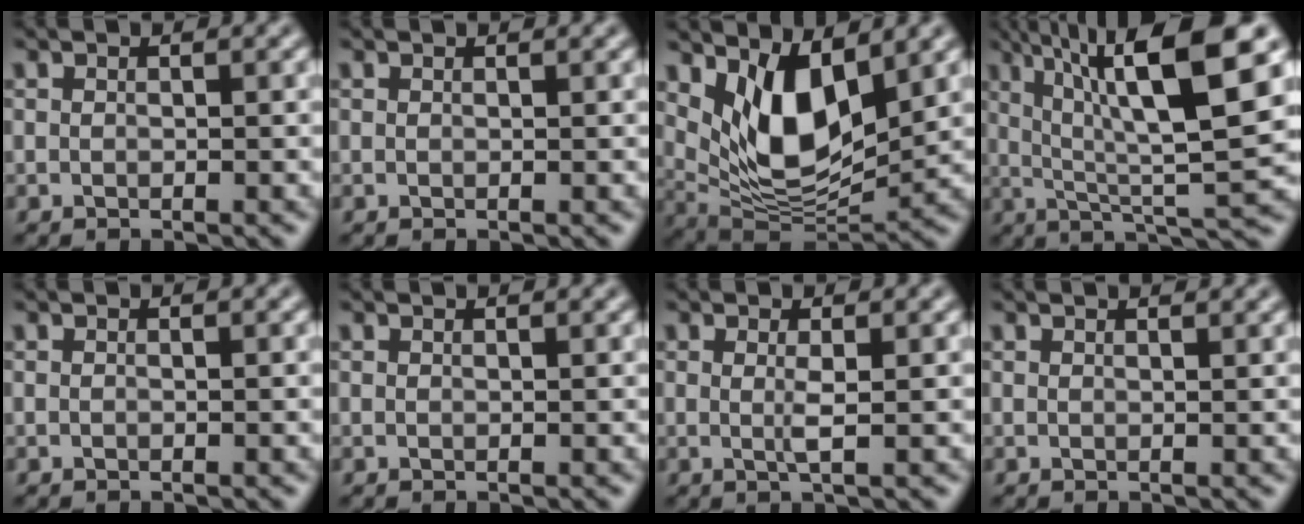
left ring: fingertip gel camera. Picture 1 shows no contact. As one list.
[{"total": 0.5, "force": [0.5, 0.1, 0.0], "torque": [-0.001, -0.001, 0.003]}, {"total": 7.6, "force": [2.9, 3.6, 6.1], "torque": [-0.118, -0.022, 0.062]}, {"total": 11.7, "force": [4.2, 2.5, 10.6], "torque": [-0.163, 0.014, 0.076]}, {"total": 0.0}, {"total": 0.8, "force": [0.8, 0.2, 0.2], "torque": [-0.002, 0.001, 0.003]}, {"total": 1.0, "force": [0.0, -0.1, 1.0], "torque": [-0.028, -0.004, 0.003]}, {"total": 1.8, "force": [1.5, 0.6, 0.7], "torque": [0.003, 0.008, 0.003]}]